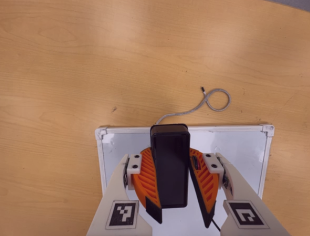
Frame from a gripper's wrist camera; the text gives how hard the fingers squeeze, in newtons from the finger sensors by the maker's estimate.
{"total": 11.0, "left": 10.7, "right": 11.3}